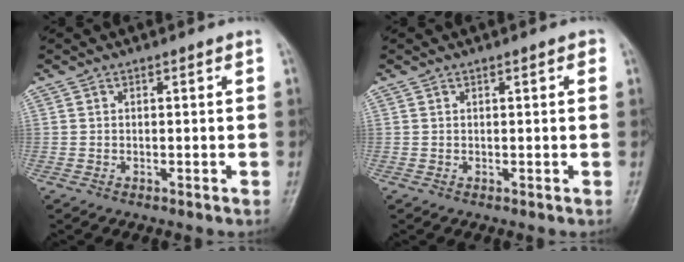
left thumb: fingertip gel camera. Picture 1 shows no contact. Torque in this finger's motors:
{"motor_torque": [-0.13, -0.05, -0.12, -0.05, 0.04]}